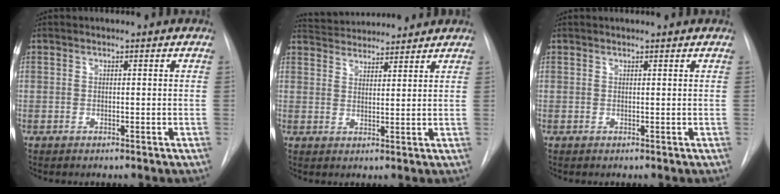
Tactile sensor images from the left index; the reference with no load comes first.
{"total": 9.2, "force": [8.9, 1.4, 1.8], "torque": [-0.034, 0.026, 0.135]}
{"total": 1.9, "force": [1.8, 0.0, 0.5], "torque": [-0.007, 0.014, 0.024]}